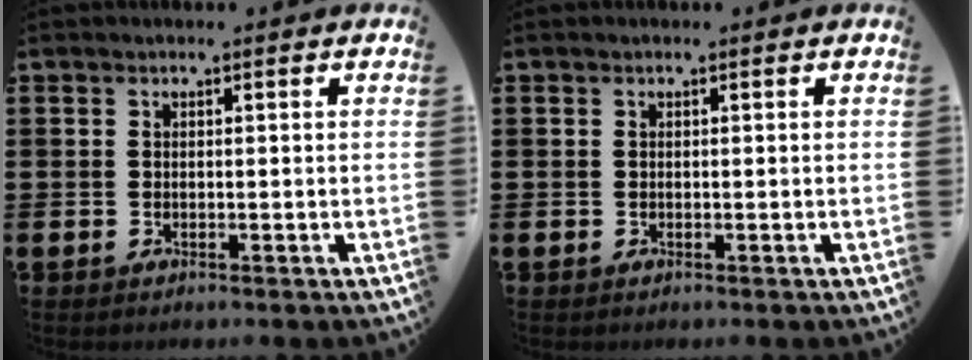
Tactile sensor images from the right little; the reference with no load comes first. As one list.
[{"total": 0.0}]